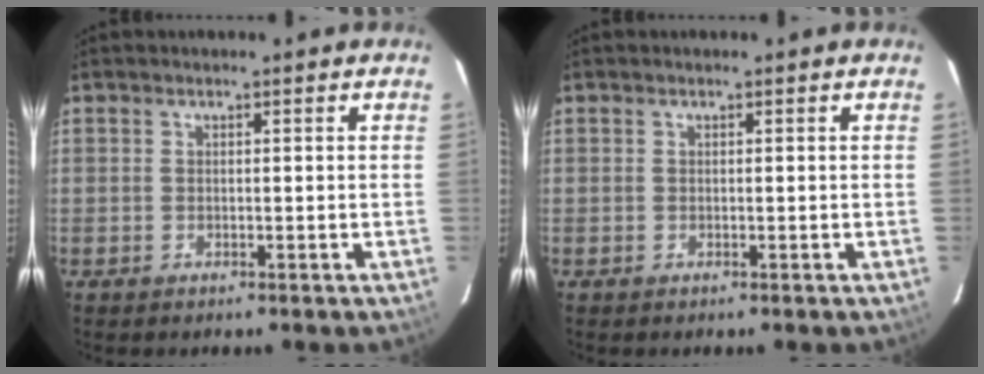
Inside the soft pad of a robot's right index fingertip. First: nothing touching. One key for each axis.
{"total": 0.0}